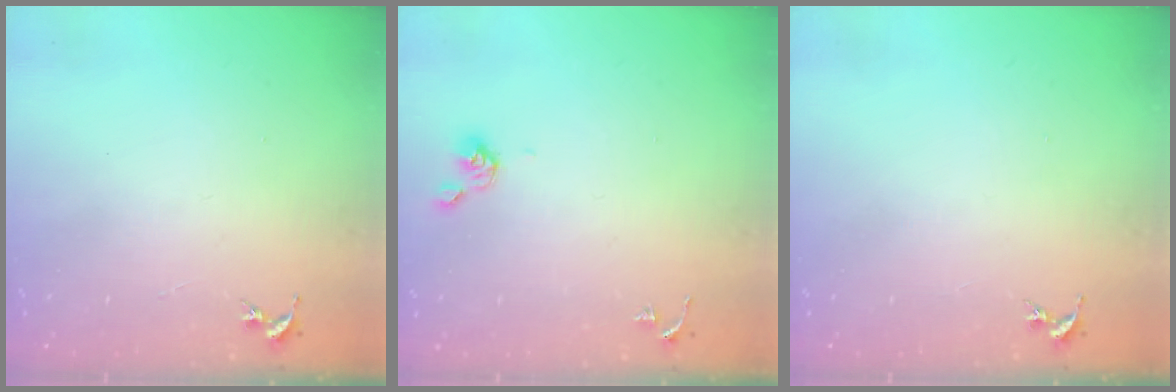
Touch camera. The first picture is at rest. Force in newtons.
{"total": 5.1, "press": 4.9, "slide": 1.4}
{"total": 0.0}